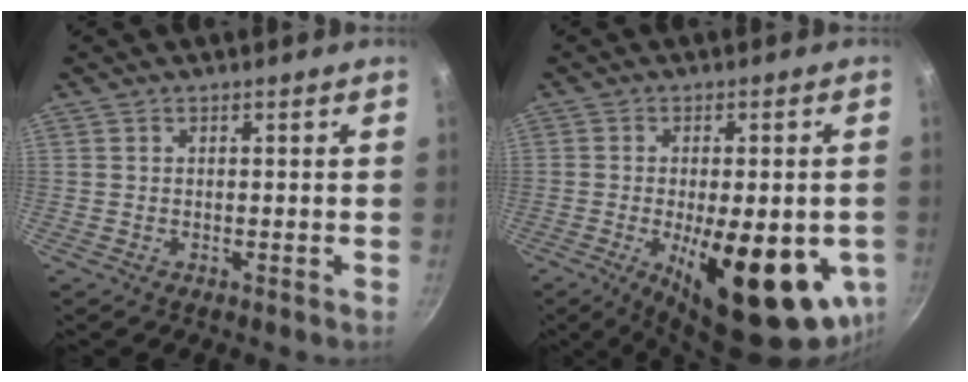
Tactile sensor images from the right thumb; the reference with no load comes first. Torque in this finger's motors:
{"motor_torque": [2.37, 2.66, 2.05, -0.72, 0.36]}